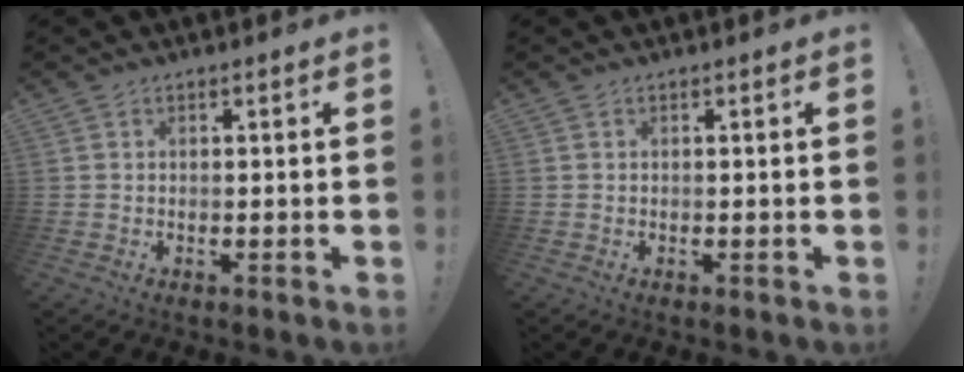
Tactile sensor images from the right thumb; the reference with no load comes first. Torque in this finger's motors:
{"motor_torque": [-0.08, -0.07, 0.00, 0.00, 0.02]}